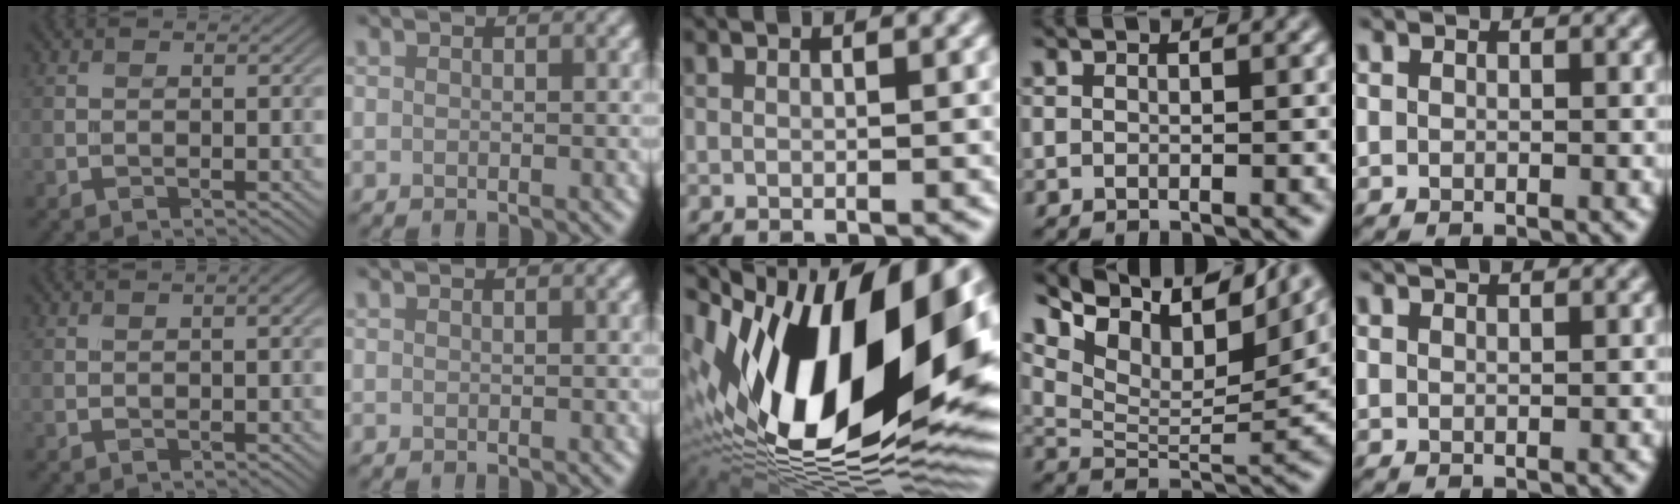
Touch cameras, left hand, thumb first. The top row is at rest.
{"thumb": {"total": 1.6, "force": [0.4, 0.4, 1.5], "torque": [-0.025, 0.005, 0.005]}, "middle": {"total": 19.5, "force": [1.4, 9.6, 16.9], "torque": [-0.314, -0.005, 0.032]}, "ring": {"total": 12.1, "force": [7.7, 5.2, 7.7], "torque": [-0.148, 0.045, 0.137]}, "little": {"total": 1.7, "force": [1.7, -0.3, 0.5], "torque": [-0.011, 0.015, 0.027]}}